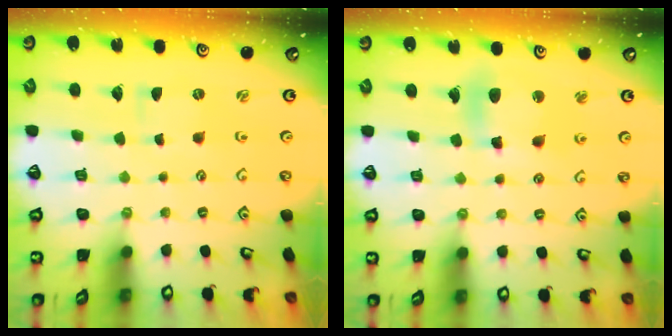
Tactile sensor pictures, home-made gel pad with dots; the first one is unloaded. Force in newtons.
{"total": 11.1, "press": 10.8, "slide": 2.2}